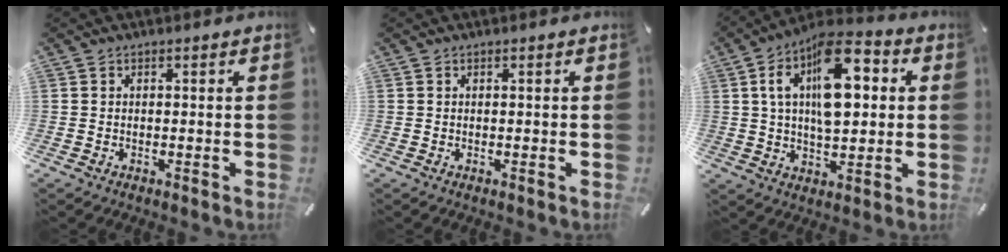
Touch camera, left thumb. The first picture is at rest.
{"total": 0.0}
{"total": 18.3, "force": [5.7, 9.9, 14.3], "torque": [-0.231, -0.012, 0.094]}